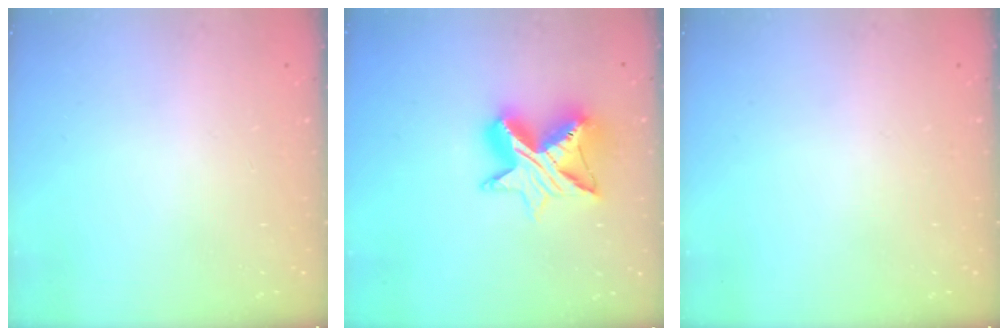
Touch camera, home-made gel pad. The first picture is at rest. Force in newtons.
{"total": 12.6, "press": 12.6, "slide": 0.7}
{"total": 0.0}